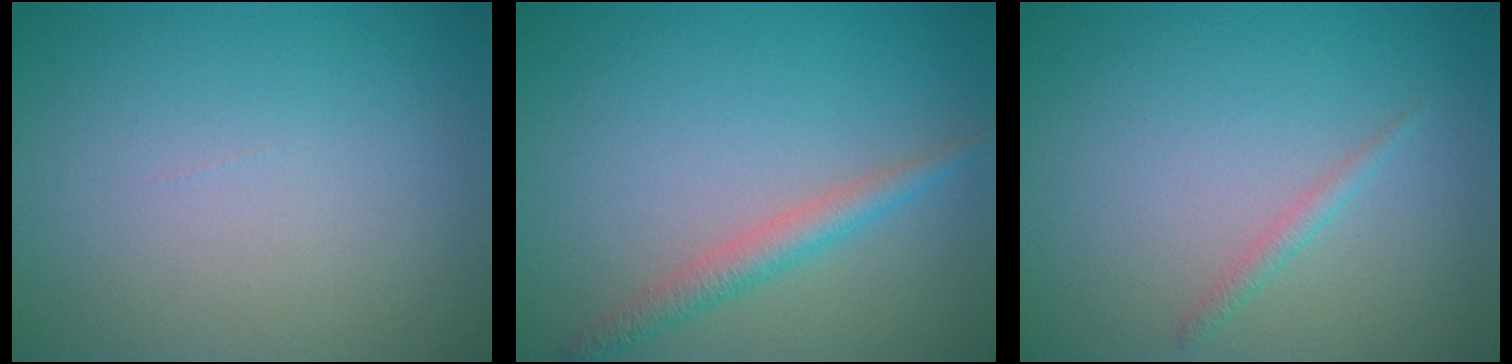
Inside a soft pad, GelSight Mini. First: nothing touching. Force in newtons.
{"total": 2.4, "press": 2.4, "slide": 0.1}
{"total": 1.0, "press": 1.0, "slide": 0.1}